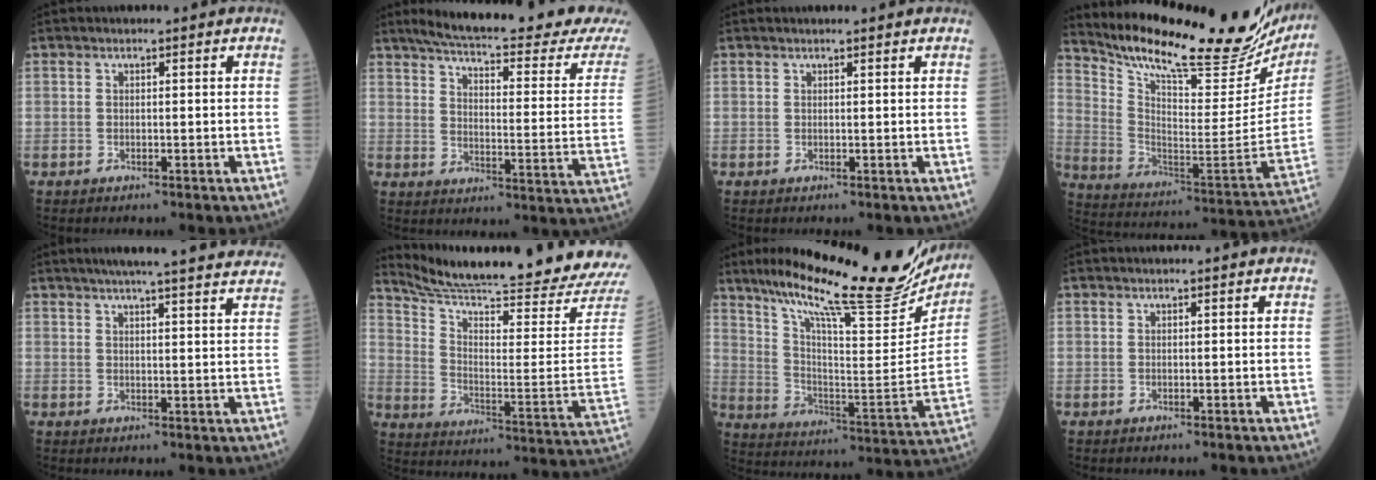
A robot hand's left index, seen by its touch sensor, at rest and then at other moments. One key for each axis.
{"total": 24.8, "fx": 22.4, "fy": 1.0, "fz": 10.6, "tx": -0.153, "ty": -0.065, "tz": 0.284}
{"total": 2.3, "fx": 2.1, "fy": 0.6, "fz": 0.9, "tx": -0.008, "ty": 0.020, "tz": 0.031}
{"total": 30.1, "fx": 26.1, "fy": 5.3, "fz": 14.0, "tx": -0.230, "ty": -0.076, "tz": 0.366}
{"total": 21.4, "fx": 19.0, "fy": 1.9, "fz": 9.5, "tx": -0.137, "ty": 0.010, "tz": 0.238}
{"total": 27.7, "fx": 25.8, "fy": -1.9, "fz": 10.0, "tx": -0.173, "ty": -0.132, "tz": 0.349}
{"total": 29.0, "fx": 24.0, "fy": 4.6, "fz": 15.7, "tx": -0.259, "ty": -0.042, "tz": 0.342}
{"total": 1.6, "fx": 1.4, "fy": 0.5, "fz": 0.6, "tx": -0.007, "ty": 0.018, "tz": 0.021}